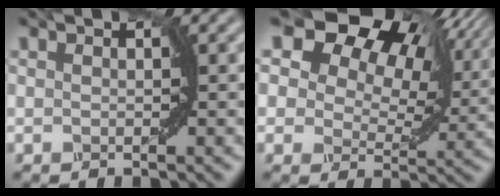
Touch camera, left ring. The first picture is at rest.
{"total": 16.7, "force": [9.7, 9.7, 9.5], "torque": [-0.167, 0.070, 0.147]}